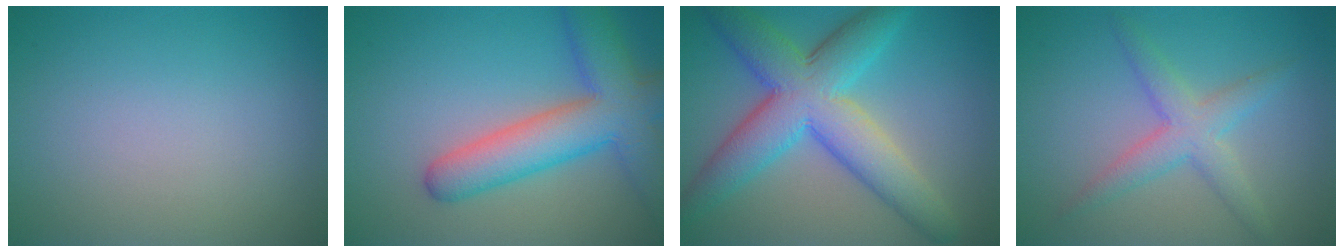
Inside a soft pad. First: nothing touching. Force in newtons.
{"total": 7.8, "press": 7.8, "slide": 0.4}
{"total": 9.3, "press": 9.3, "slide": 0.3}
{"total": 3.5, "press": 3.5, "slide": 0.0}